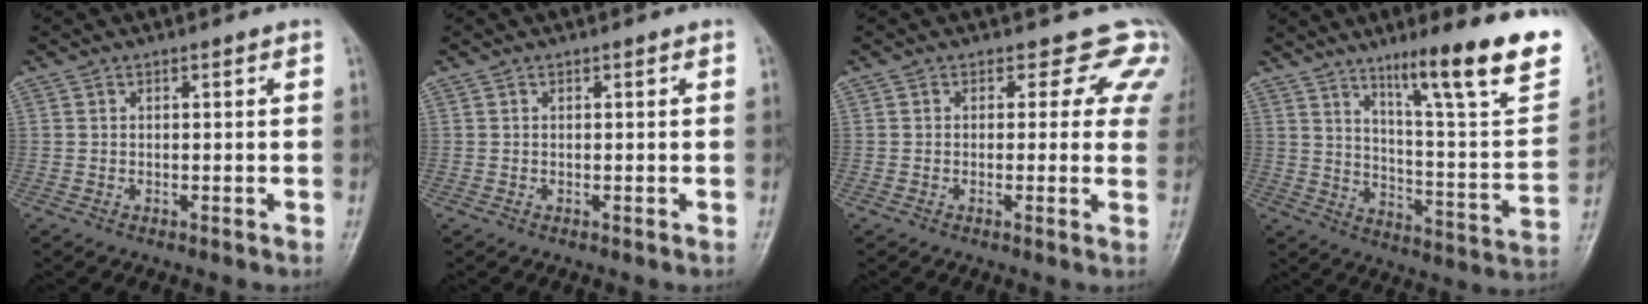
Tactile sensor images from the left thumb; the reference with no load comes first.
{"total": 0.0}
{"total": 6.7, "force": [4.1, 4.6, 2.6], "torque": [0.015, -0.011, 0.019]}
{"total": 23.6, "force": [14.8, 3.4, 18.1], "torque": [-0.233, -0.068, 0.225]}